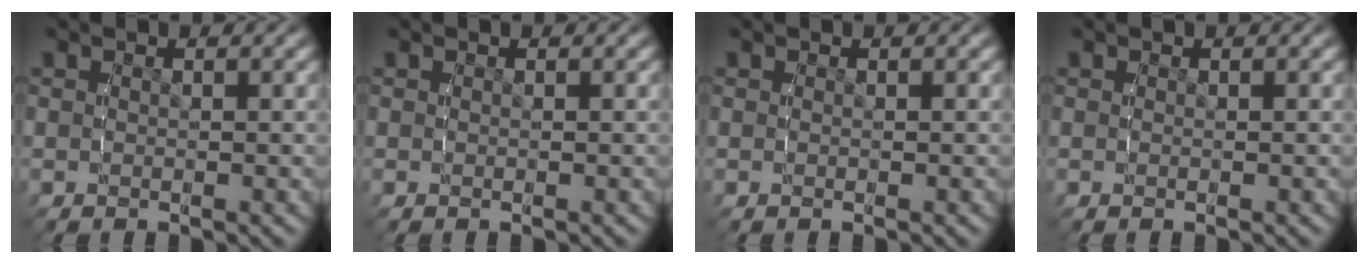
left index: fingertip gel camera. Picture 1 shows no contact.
{"total": 0.0}
{"total": 0.0}
{"total": 0.0}